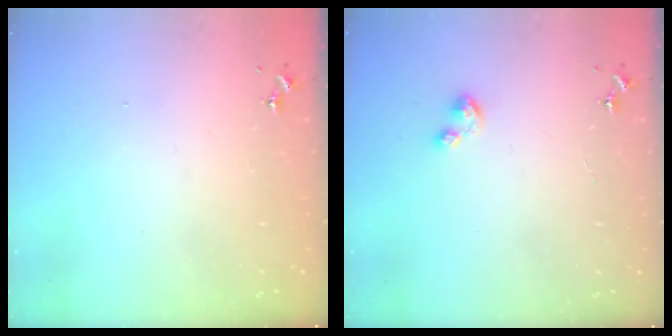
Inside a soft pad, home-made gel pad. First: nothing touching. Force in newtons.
{"total": 3.6, "press": 3.6, "slide": 0.3}